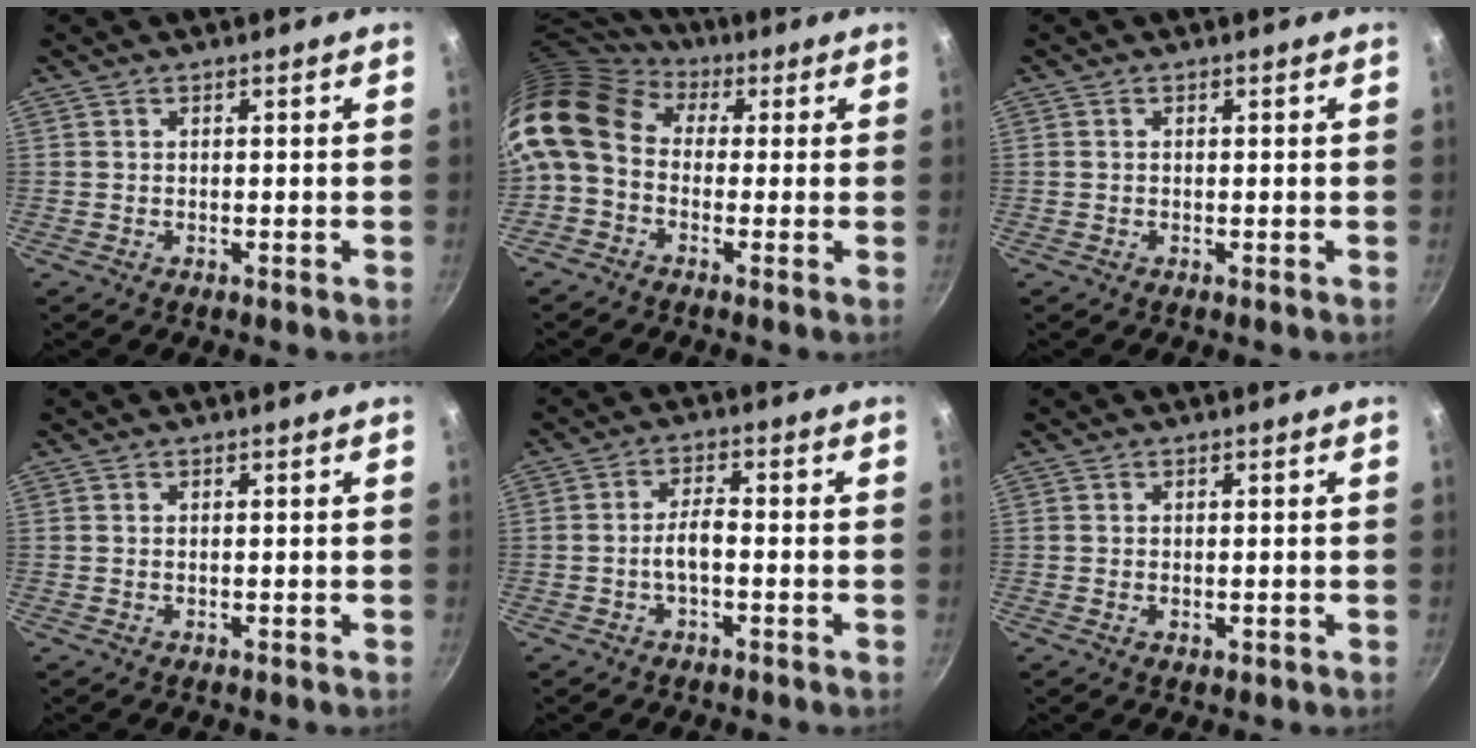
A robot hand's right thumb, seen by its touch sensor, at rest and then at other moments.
{"total": 15.0, "force": [1.6, 11.3, 9.7], "torque": [-0.206, 0.035, 0.007]}
{"total": 0.0}
{"total": 0.0}
{"total": 4.2, "force": [-1.2, 1.6, 3.7], "torque": [-0.069, 0.022, -0.026]}
{"total": 0.9, "force": [0.0, 0.6, 0.7], "torque": [-0.010, -0.001, -0.001]}